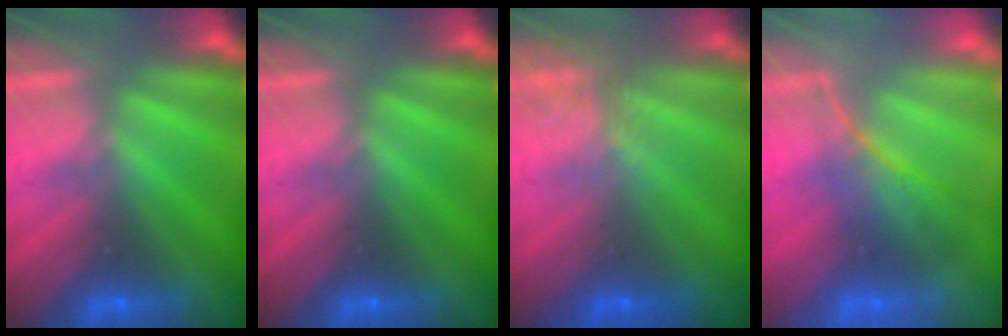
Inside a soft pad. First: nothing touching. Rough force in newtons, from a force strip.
{"total": 0.0}
{"total": 1.8}
{"total": 2.3}